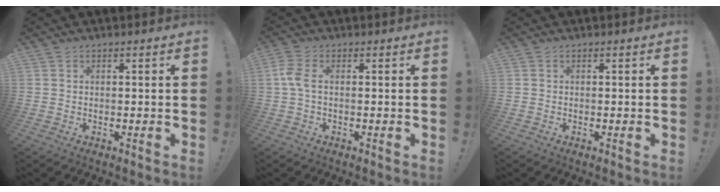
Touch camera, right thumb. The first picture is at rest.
{"total": 4.6, "force": [0.1, 2.3, 4.0], "torque": [-0.094, 0.008, 0.003]}
{"total": 0.0}